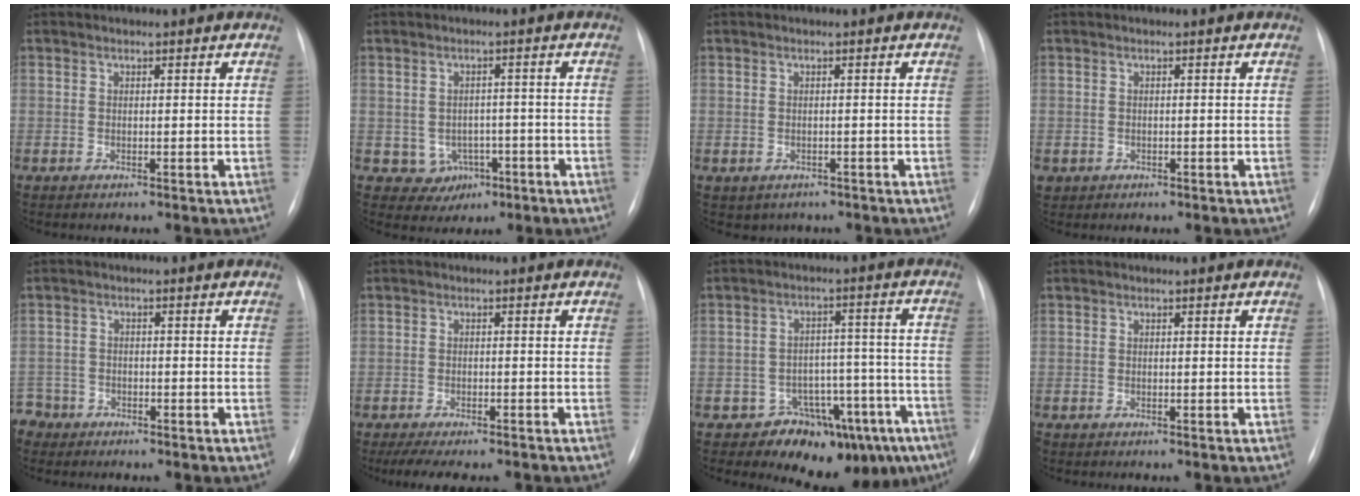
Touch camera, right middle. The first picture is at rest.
{"total": 4.7, "force": [-1.6, 4.2, 1.4], "torque": [-0.012, 0.015, -0.005]}
{"total": 2.4, "force": [-1.5, 1.8, 0.5], "torque": [-0.006, 0.005, -0.014]}
{"total": 1.5, "force": [-0.5, 1.4, 0.4], "torque": [-0.005, 0.004, 0.002]}
{"total": 4.0, "force": [-3.0, 2.6, -0.7], "torque": [0.016, 0.005, -0.061]}
{"total": 9.0, "force": [-7.5, 2.5, 4.4], "torque": [-0.060, -0.002, -0.105]}
{"total": 13.3, "force": [-9.4, 7.7, 5.5], "torque": [-0.025, 0.066, -0.120]}
{"total": 0.0}